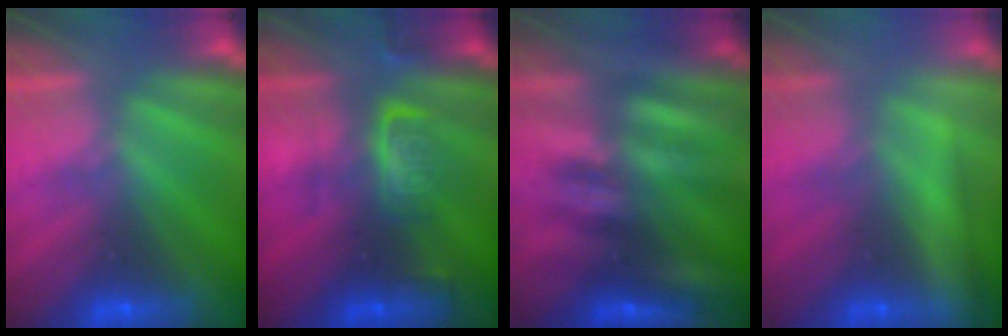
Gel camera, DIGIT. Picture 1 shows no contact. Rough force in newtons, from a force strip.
{"total": 2.7}
{"total": 2.4}
{"total": 2.3}